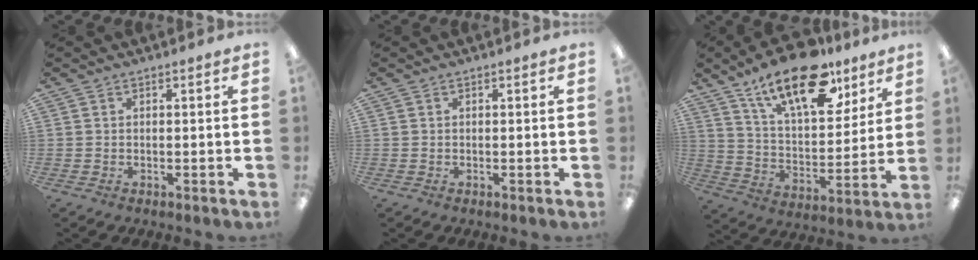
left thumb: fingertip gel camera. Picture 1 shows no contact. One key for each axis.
{"total": 0.0}
{"total": 20.1, "fx": 13.8, "fy": 8.4, "fz": 11.9, "tx": -0.197, "ty": -0.073, "tz": 0.238}